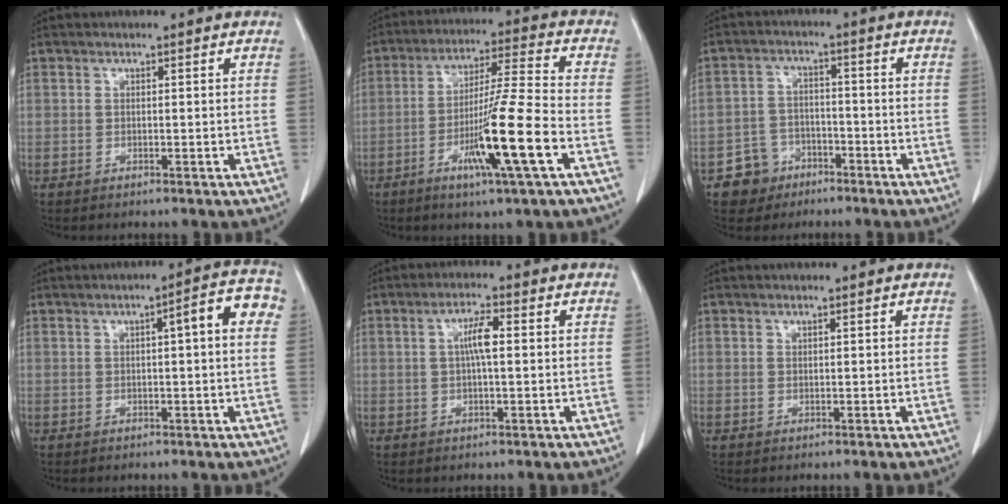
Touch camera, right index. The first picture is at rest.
{"total": 13.4, "force": [-4.9, -0.8, 12.4], "torque": [-0.227, -0.015, -0.090]}
{"total": 5.7, "force": [-3.4, 4.5, 0.3], "torque": [0.002, 0.014, -0.056]}
{"total": 6.4, "force": [1.3, 0.8, 6.2], "torque": [-0.077, 0.023, 0.009]}
{"total": 4.0, "force": [0.5, 0.6, 3.9], "torque": [-0.074, 0.007, 0.008]}
{"total": 0.0}